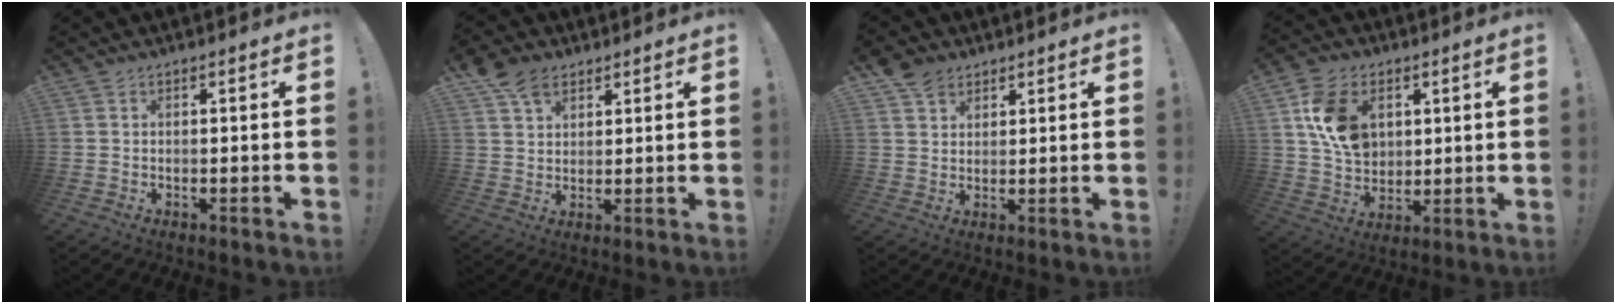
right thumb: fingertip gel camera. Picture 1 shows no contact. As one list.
[{"total": 7.9, "force": [4.7, 5.3, 3.4], "torque": [-0.048, -0.018, 0.092]}, {"total": 5.8, "force": [3.9, 4.0, 1.7], "torque": [-0.024, -0.017, 0.076]}, {"total": 15.0, "force": [4.8, 11.2, 8.8], "torque": [-0.141, -0.009, 0.096]}]